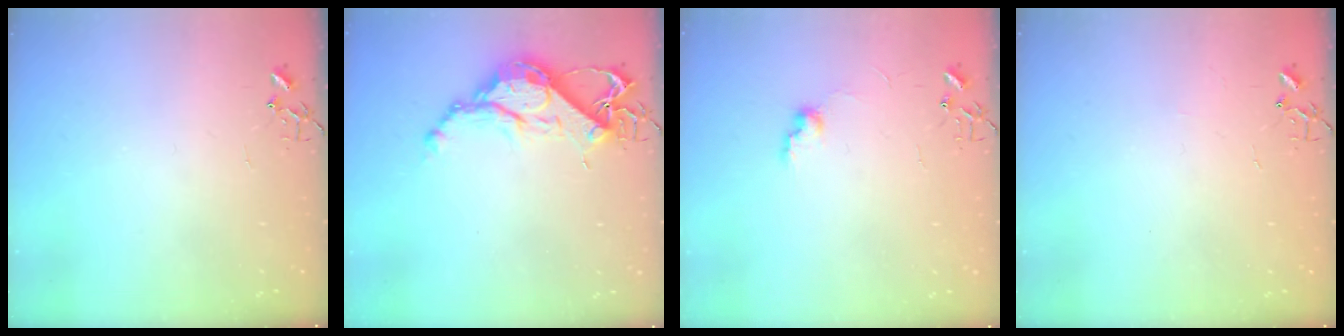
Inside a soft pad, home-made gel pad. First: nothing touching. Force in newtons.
{"total": 12.8, "press": 12.7, "slide": 1.0}
{"total": 7.5, "press": 7.4, "slide": 0.8}
{"total": 1.8, "press": 1.8, "slide": 0.3}